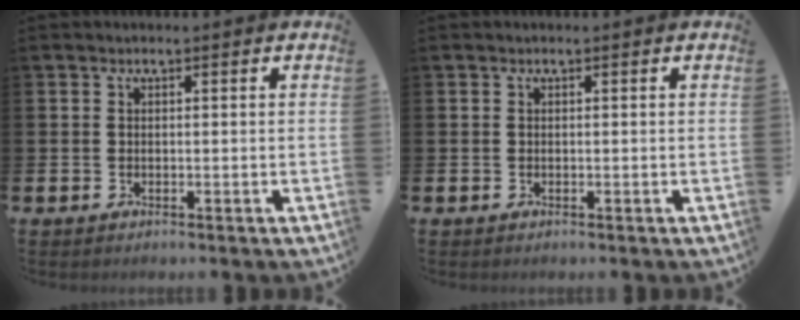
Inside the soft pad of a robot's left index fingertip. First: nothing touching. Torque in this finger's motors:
{"motor_torque": [0.00, 0.00, 0.00, 0.00]}